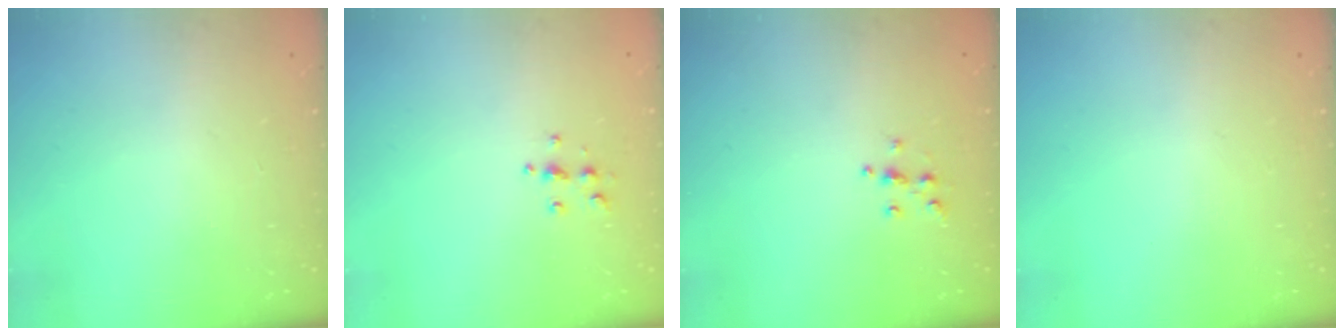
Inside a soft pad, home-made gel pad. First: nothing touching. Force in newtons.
{"total": 5.5, "press": 5.5, "slide": 0.6}
{"total": 5.8, "press": 5.7, "slide": 0.5}
{"total": 0.0}